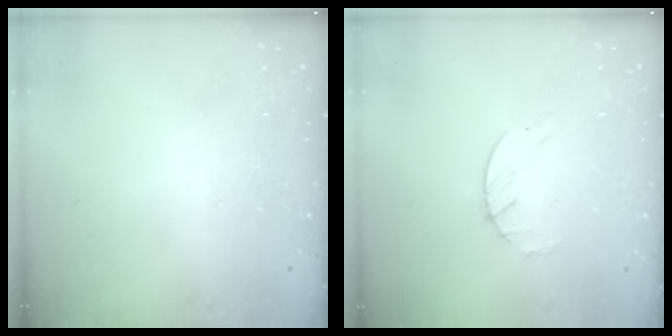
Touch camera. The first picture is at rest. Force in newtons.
{"total": 2.2, "press": 2.2, "slide": 0.3}